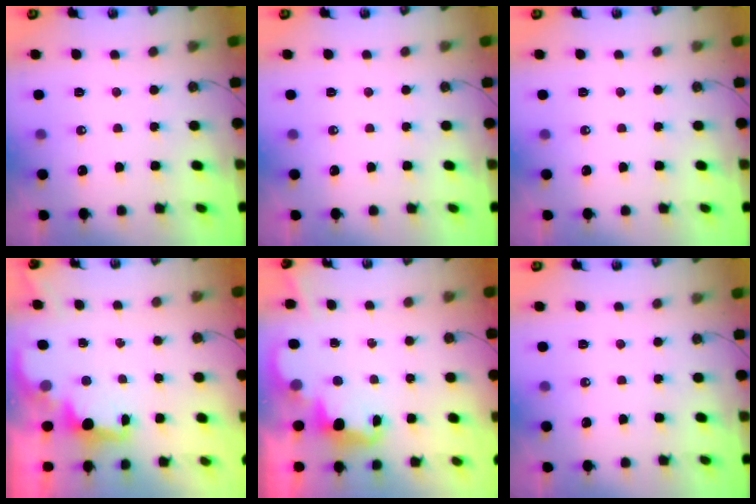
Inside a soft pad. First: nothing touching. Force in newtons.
{"total": 0.0}
{"total": 0.0}
{"total": 2.0, "press": 1.9, "slide": 0.8}
{"total": 2.5, "press": 2.5, "slide": 0.5}
{"total": 0.0}